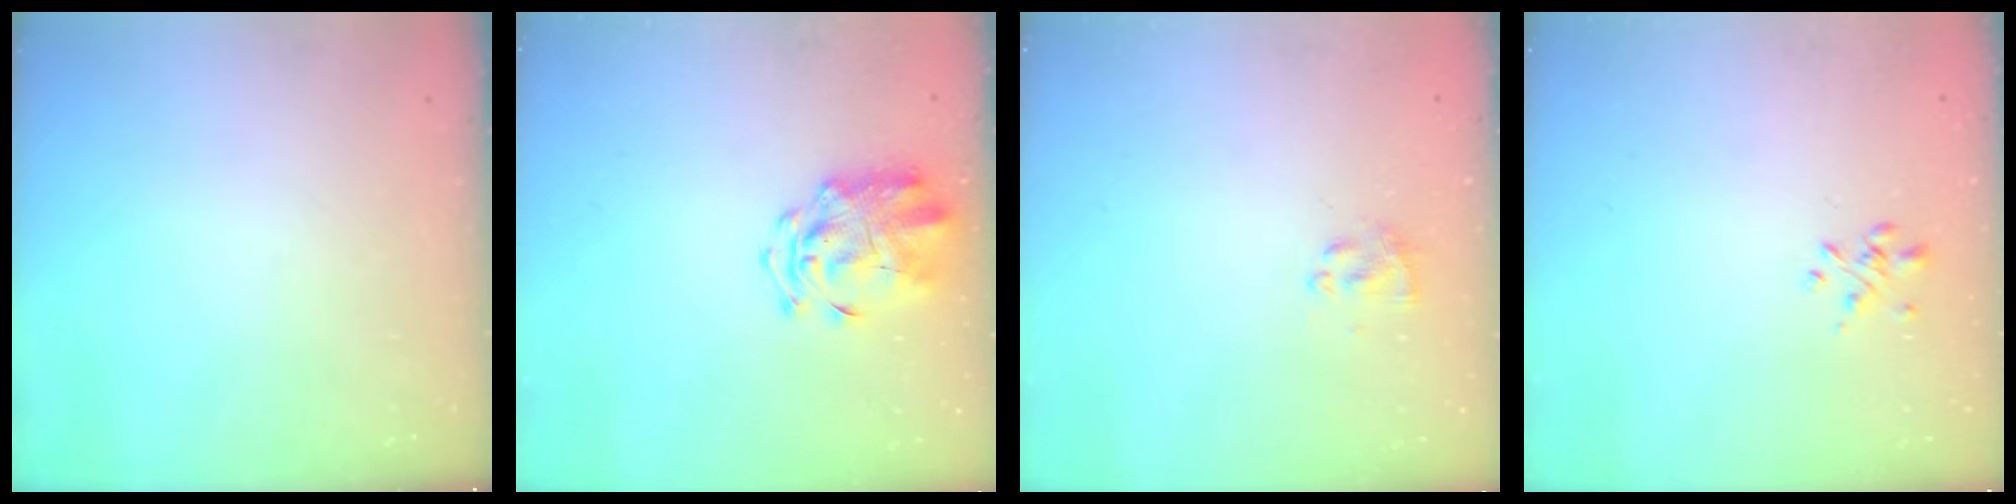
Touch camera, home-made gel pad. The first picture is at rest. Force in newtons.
{"total": 3.6, "press": 3.4, "slide": 1.0}
{"total": 1.4, "press": 1.3, "slide": 0.6}
{"total": 1.9, "press": 1.8, "slide": 0.6}